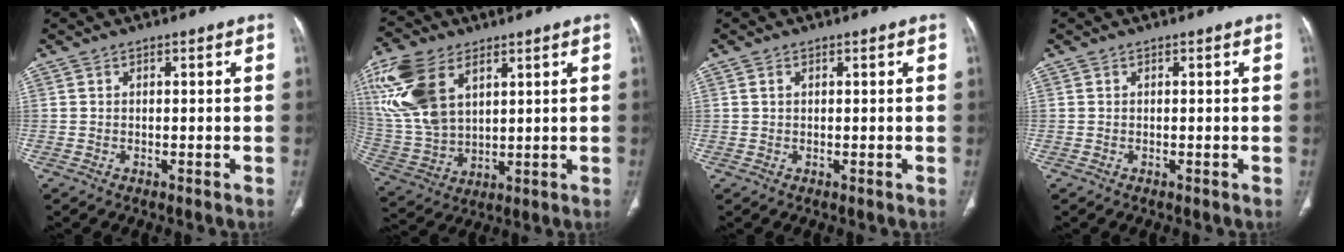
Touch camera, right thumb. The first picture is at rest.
{"total": 17.3, "force": [7.2, 10.2, 12.0], "torque": [-0.254, -0.016, 0.153]}
{"total": 0.8, "force": [0.3, 0.5, 0.5], "torque": [-0.012, 0.002, 0.007]}
{"total": 0.0}